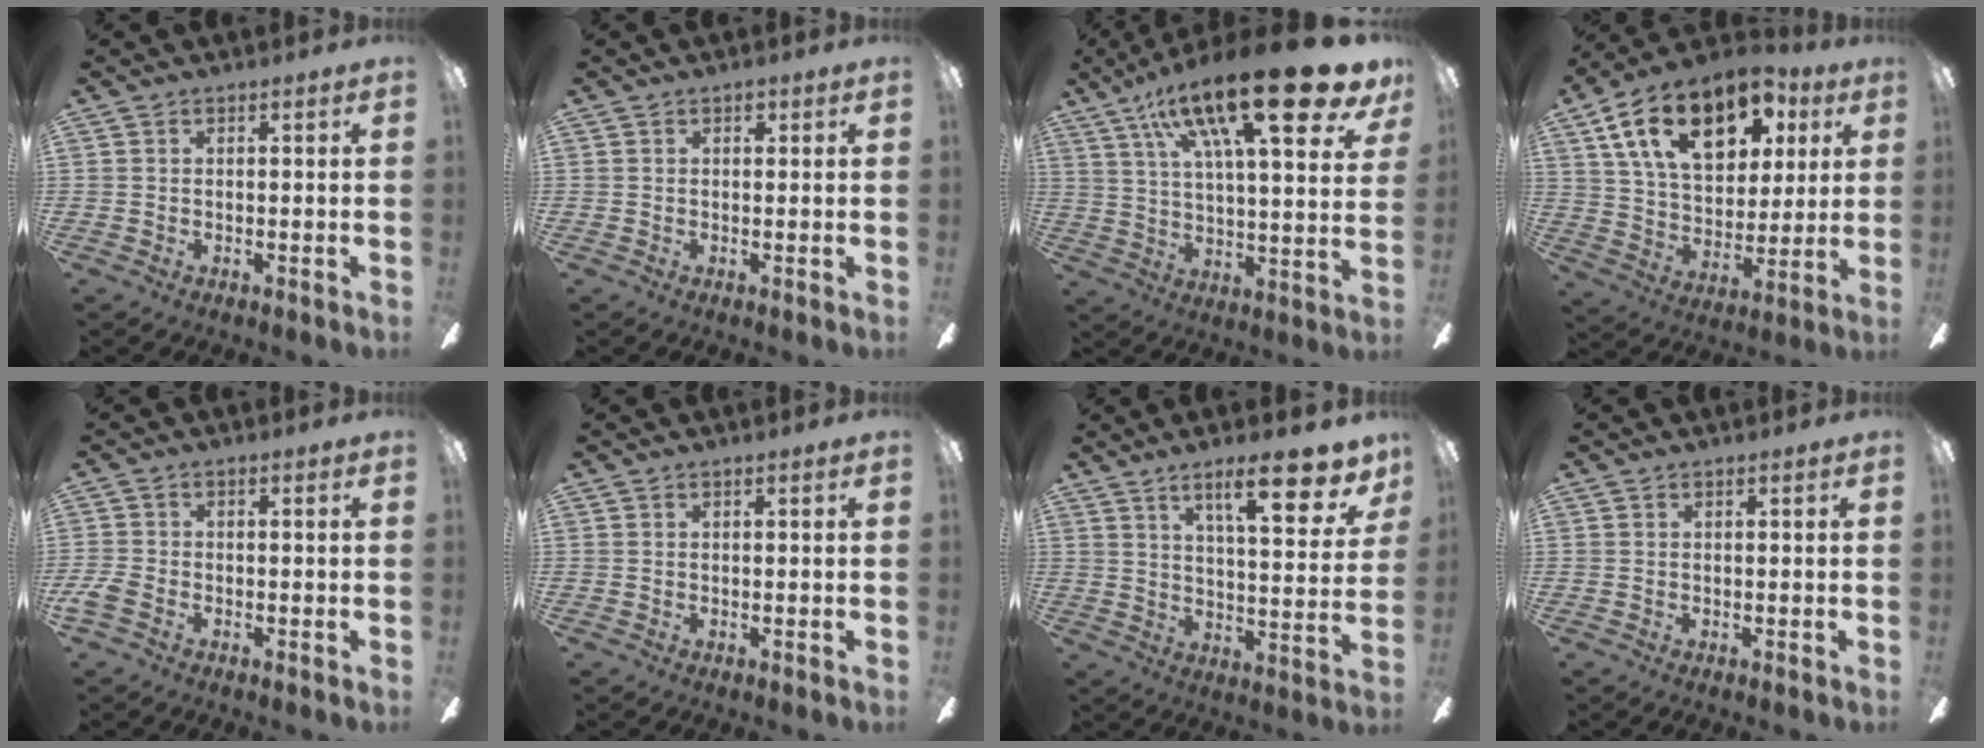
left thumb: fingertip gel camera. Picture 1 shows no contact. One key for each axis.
{"total": 1.1, "fx": 0.6, "fy": 0.8, "fz": 0.5, "tx": -0.003, "ty": 0.000, "tz": 0.008}
{"total": 26.1, "fx": 14.9, "fy": 6.9, "fz": 20.3, "tx": -0.323, "ty": -0.079, "tz": 0.232}
{"total": 21.9, "fx": 11.0, "fy": 12.7, "fz": 14.0, "tx": -0.237, "ty": -0.030, "tz": 0.193}
{"total": 3.2, "fx": -1.6, "fy": 1.5, "fz": 2.3, "tx": -0.048, "ty": 0.005, "tz": -0.030}
{"total": 0.0}
{"total": 15.1, "fx": 9.3, "fy": 4.2, "fz": 11.1, "tx": -0.151, "ty": -0.049, "tz": 0.141}
{"total": 0.0}